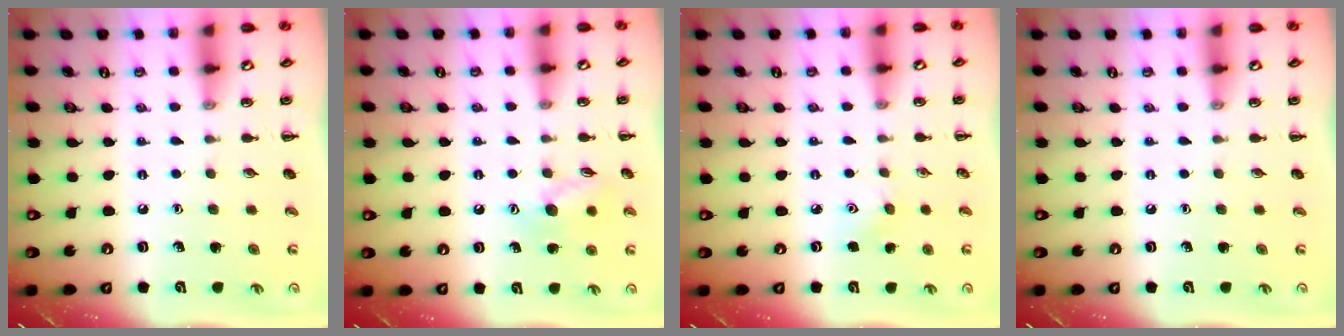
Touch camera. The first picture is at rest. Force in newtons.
{"total": 9.1, "press": 9.1, "slide": 0.6}
{"total": 4.4, "press": 4.2, "slide": 1.2}
{"total": 0.0}